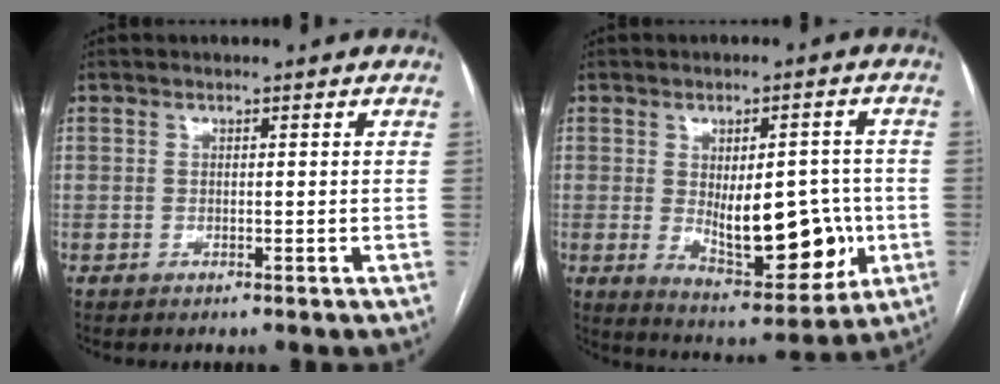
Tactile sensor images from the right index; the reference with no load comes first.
{"total": 13.5, "force": [-1.4, 5.5, 12.2], "torque": [-0.175, -0.006, -0.003]}